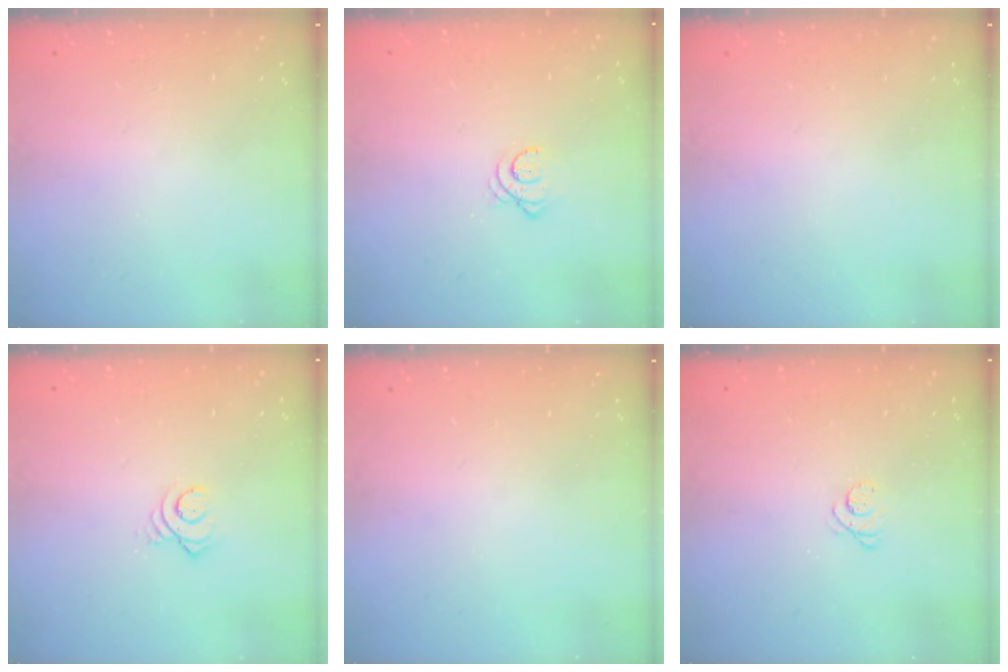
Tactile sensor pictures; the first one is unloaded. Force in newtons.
{"total": 3.2, "press": 3.1, "slide": 0.5}
{"total": 0.0}
{"total": 3.2, "press": 3.2, "slide": 0.3}
{"total": 0.0}
{"total": 2.6, "press": 2.6, "slide": 0.3}